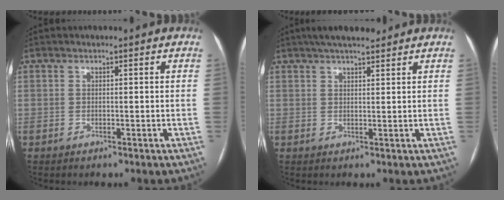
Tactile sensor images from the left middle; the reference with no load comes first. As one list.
[{"total": 6.7, "force": [5.4, 1.5, 3.6], "torque": [-0.052, 0.025, 0.087]}]